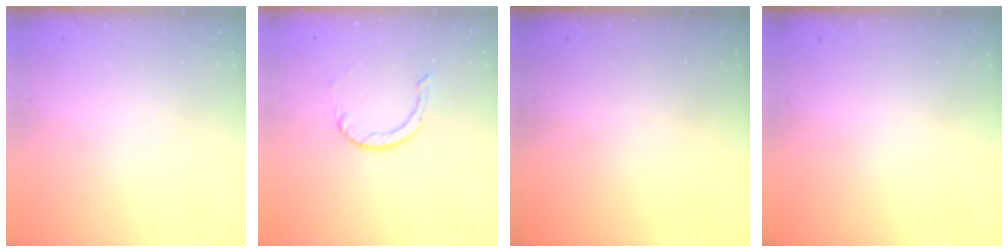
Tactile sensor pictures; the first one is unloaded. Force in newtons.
{"total": 2.0, "press": 2.0, "slide": 0.2}
{"total": 0.0}
{"total": 0.0}